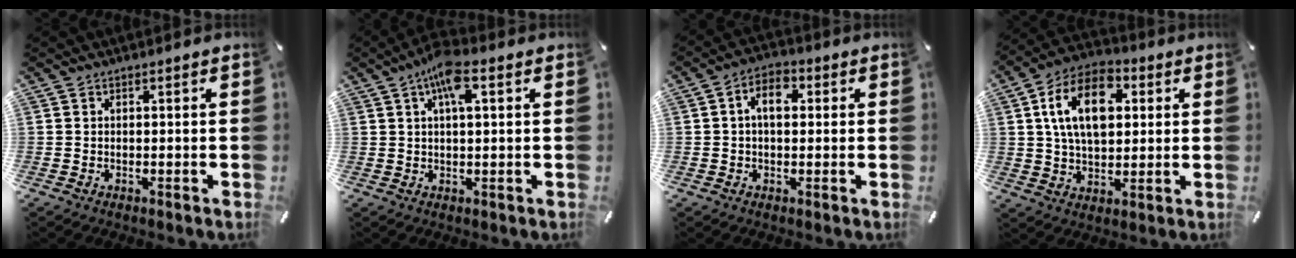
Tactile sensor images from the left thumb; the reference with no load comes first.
{"total": 7.1, "force": [2.9, 2.2, 6.1], "torque": [-0.117, 0.005, 0.047]}
{"total": 6.2, "force": [0.8, 3.9, 4.8], "torque": [-0.079, 0.008, 0.010]}
{"total": 15.6, "force": [3.9, 10.0, 11.3], "torque": [-0.215, 0.008, 0.065]}